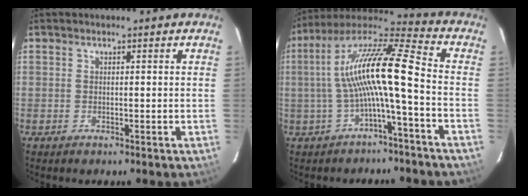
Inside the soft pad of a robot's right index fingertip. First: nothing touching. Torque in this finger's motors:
{"motor_torque": [1.30, -0.84, 1.06, 0.21]}